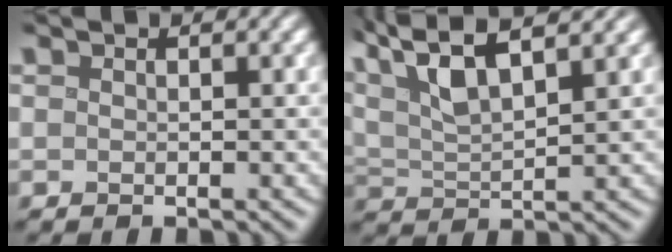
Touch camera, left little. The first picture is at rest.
{"total": 9.3, "force": [5.8, 3.0, 6.6], "torque": [-0.128, 0.028, 0.085]}